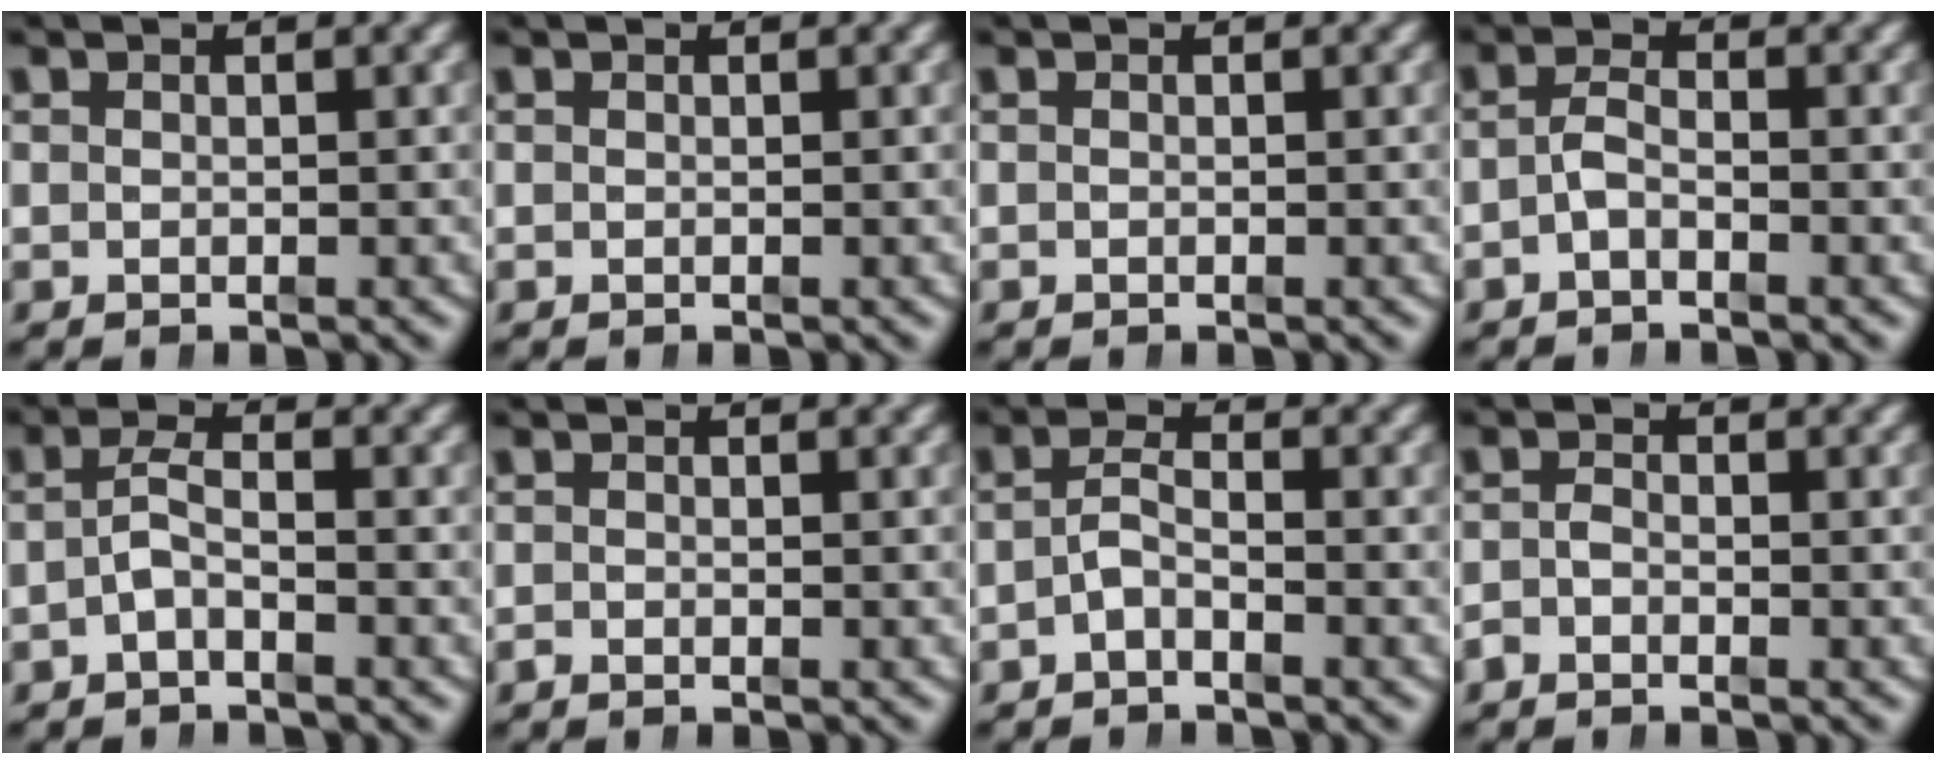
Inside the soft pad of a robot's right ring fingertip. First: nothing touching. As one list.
[{"total": 0.0}, {"total": 0.0}, {"total": 1.8, "force": [-1.1, 0.8, 1.3], "torque": [-0.029, -0.006, -0.020]}, {"total": 2.3, "force": [-1.2, 0.9, 1.8], "torque": [-0.038, -0.004, -0.023]}, {"total": 0.7, "force": [-0.7, -0.1, 0.1], "torque": [-0.001, -0.006, -0.011]}, {"total": 2.2, "force": [-1.2, 1.0, 1.5], "torque": [-0.033, -0.006, -0.023]}, {"total": 1.5, "force": [-1.2, 0.7, 0.4], "torque": [-0.013, -0.011, -0.021]}]